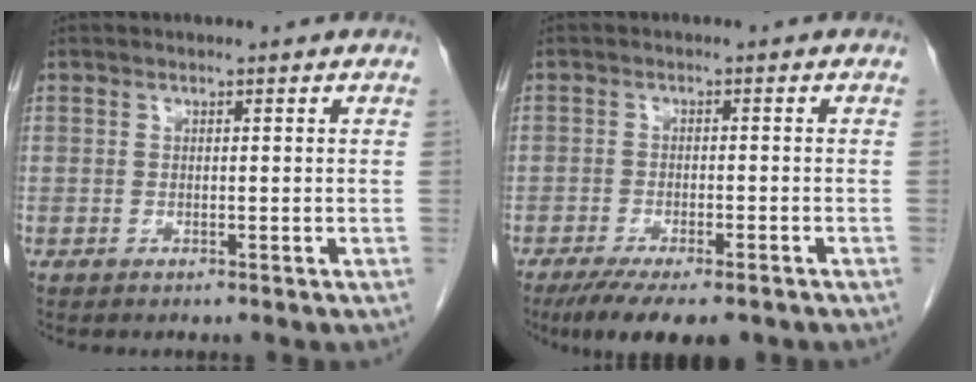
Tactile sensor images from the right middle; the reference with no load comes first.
{"total": 9.8, "force": [-7.3, 2.7, 5.9], "torque": [-0.083, -0.012, -0.109]}